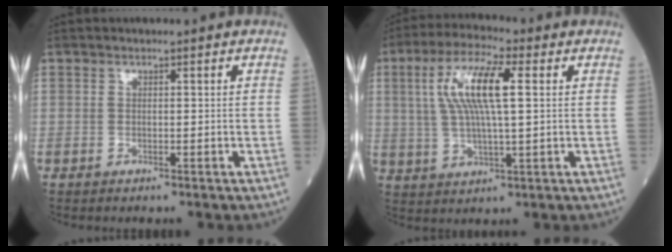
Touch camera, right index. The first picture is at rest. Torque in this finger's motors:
{"motor_torque": [1.36, 0.30, 0.76, 0.21]}